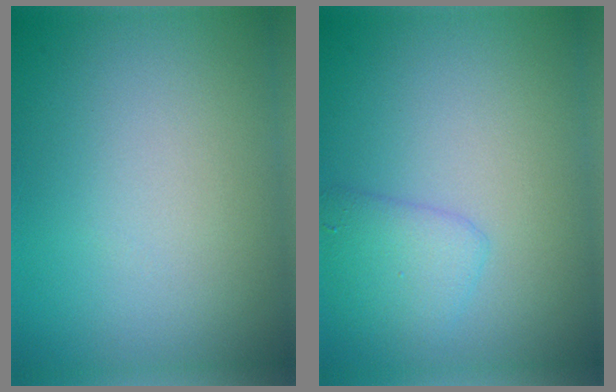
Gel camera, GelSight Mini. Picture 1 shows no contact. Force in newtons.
{"total": 2.4, "press": 2.4, "slide": 0.1}